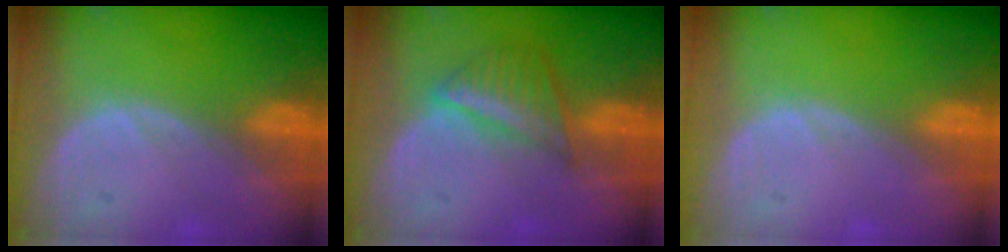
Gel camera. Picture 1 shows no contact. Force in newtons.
{"total": 6.1, "press": 5.4, "slide": 2.8}
{"total": 0.0}